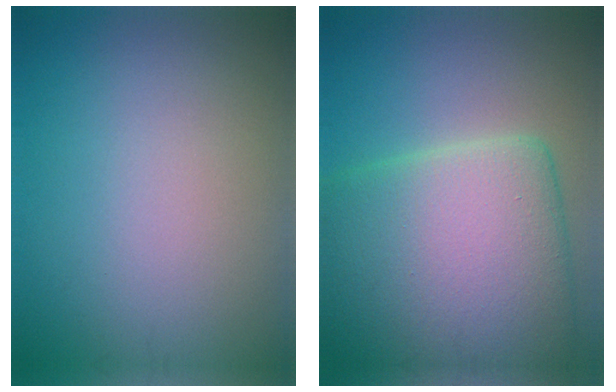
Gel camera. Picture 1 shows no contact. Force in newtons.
{"total": 12.6, "press": 12.6, "slide": 0.9}